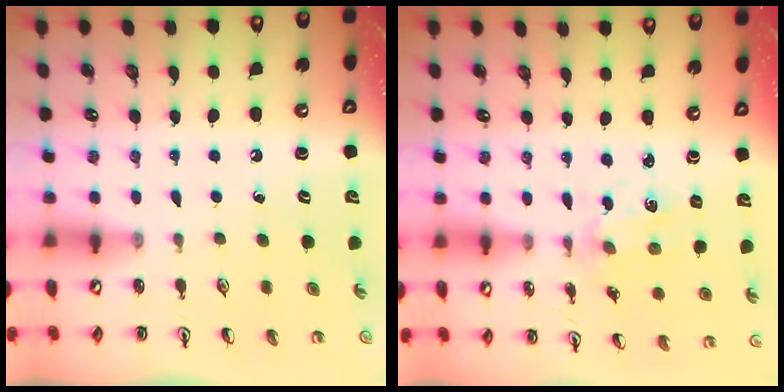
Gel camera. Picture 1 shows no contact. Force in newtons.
{"total": 1.7, "press": 1.6, "slide": 0.2}